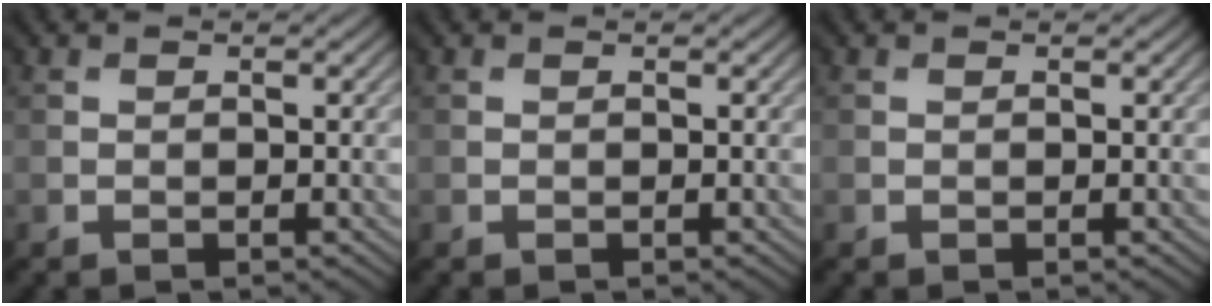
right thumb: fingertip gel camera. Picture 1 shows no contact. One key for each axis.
{"total": 0.0}
{"total": 0.0}